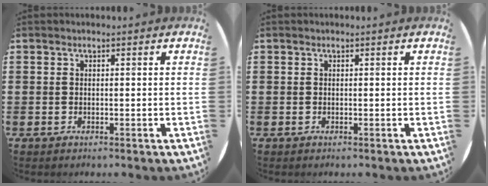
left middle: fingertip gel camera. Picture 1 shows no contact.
{"total": 0.0}